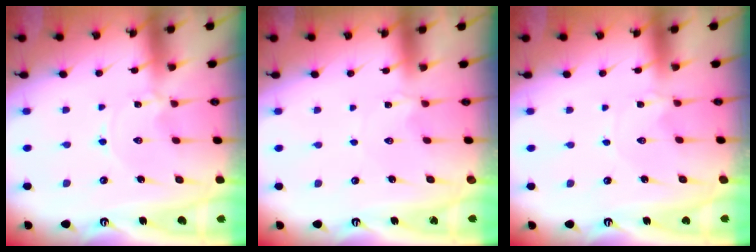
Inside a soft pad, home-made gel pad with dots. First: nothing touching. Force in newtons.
{"total": 2.6, "press": 2.6, "slide": 0.5}
{"total": 0.0}